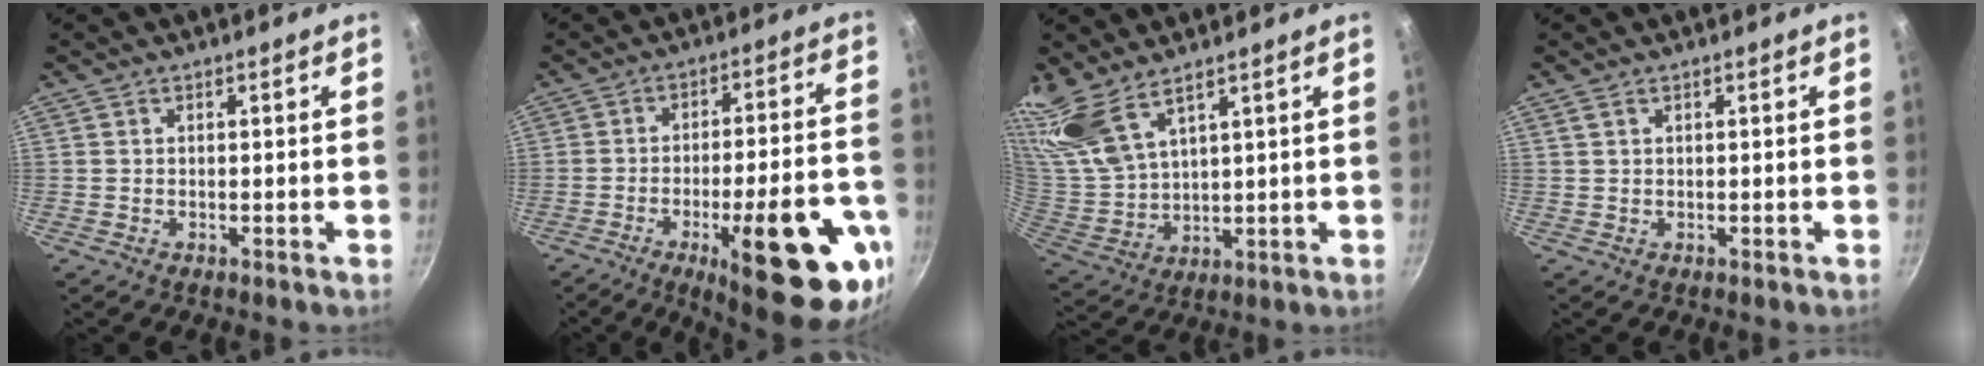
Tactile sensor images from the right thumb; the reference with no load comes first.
{"total": 24.0, "force": [-9.5, 7.1, 20.8], "torque": [-0.238, 0.023, -0.125]}
{"total": 12.4, "force": [9.4, 4.4, 6.9], "torque": [-0.142, -0.053, 0.208]}
{"total": 1.1, "force": [0.7, 0.4, 0.7], "torque": [-0.013, 0.003, 0.016]}